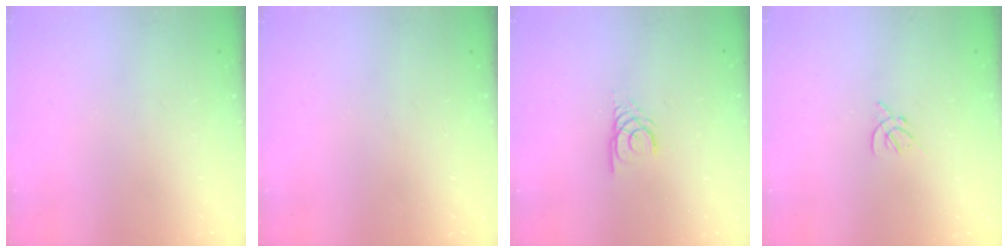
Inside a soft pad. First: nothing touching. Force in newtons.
{"total": 0.0}
{"total": 2.3, "press": 2.3, "slide": 0.1}
{"total": 2.0, "press": 1.9, "slide": 0.5}